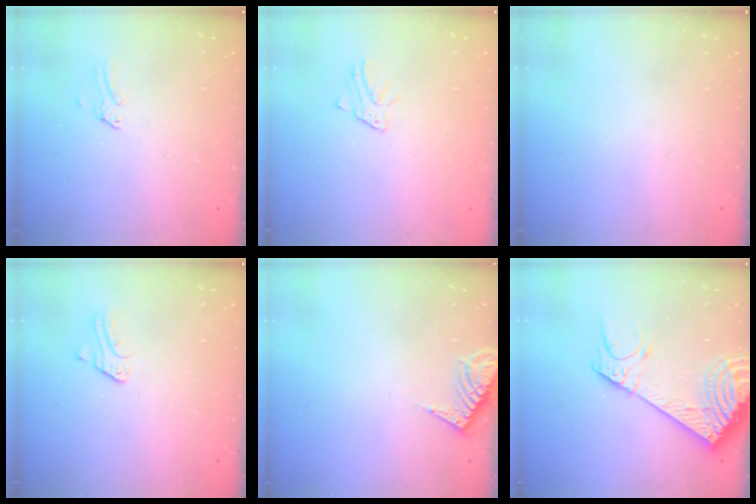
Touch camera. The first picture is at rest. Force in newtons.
{"total": 2.1, "press": 2.1, "slide": 0.1}
{"total": 0.0}
{"total": 1.8, "press": 1.7, "slide": 0.2}
{"total": 7.4, "press": 7.4, "slide": 0.4}
{"total": 18.1, "press": 17.9, "slide": 2.8}